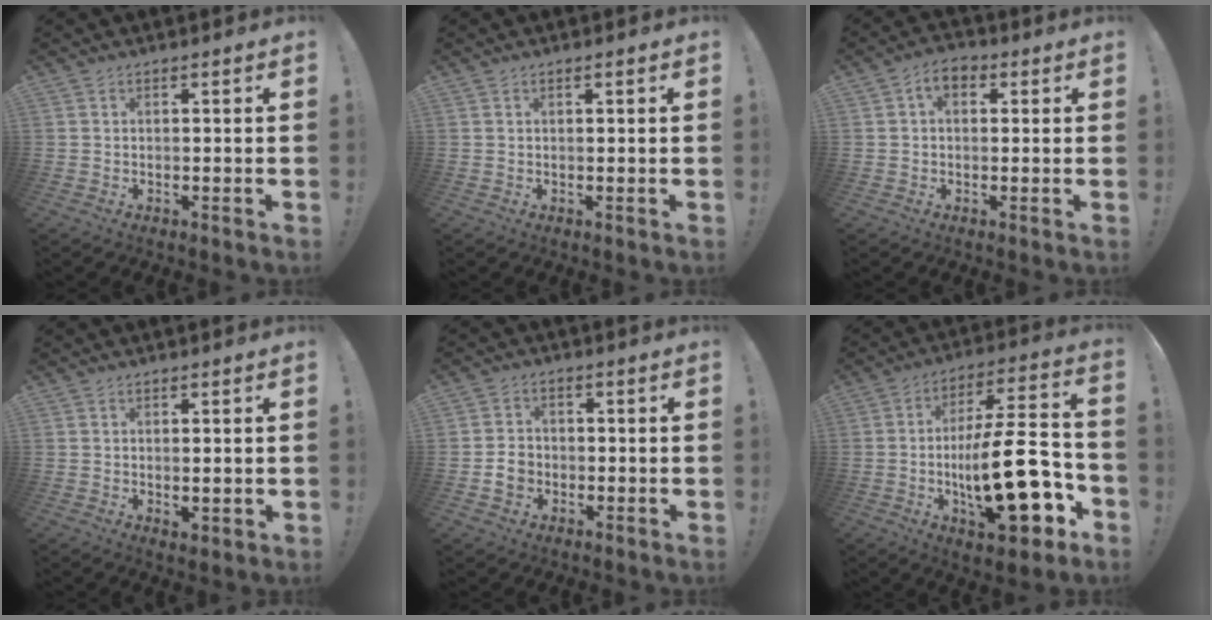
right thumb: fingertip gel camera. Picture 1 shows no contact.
{"total": 0.8, "force": [0.3, 0.0, 0.8], "torque": [-0.012, -0.001, 0.003]}
{"total": 5.3, "force": [1.5, 3.4, 3.7], "torque": [-0.061, 0.005, 0.029]}
{"total": 1.8, "force": [0.5, 0.9, 1.5], "torque": [-0.021, -0.001, 0.011]}
{"total": 5.5, "force": [-1.8, 4.5, 2.4], "torque": [-0.048, 0.011, -0.033]}
{"total": 25.2, "force": [-5.7, 8.8, 23.0], "torque": [-0.383, 0.025, -0.090]}